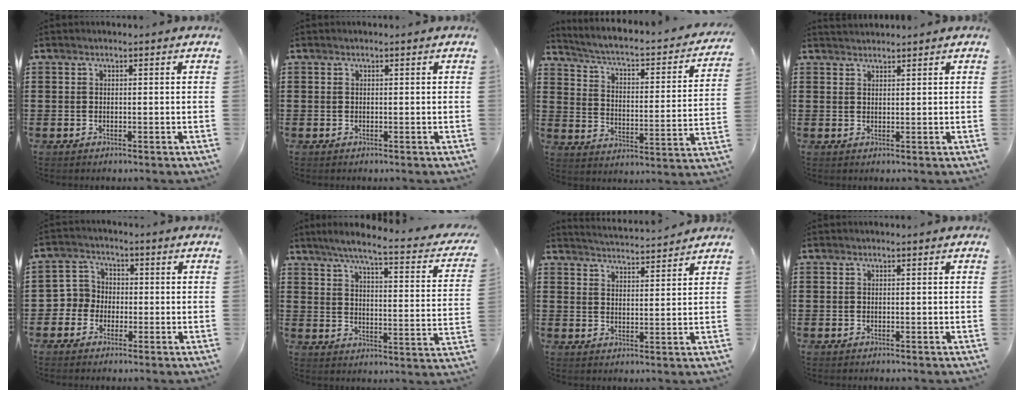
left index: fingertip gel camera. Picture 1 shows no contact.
{"total": 0.0}
{"total": 2.8, "force": [1.9, 0.5, 2.0], "torque": [-0.054, -0.029, 0.018]}
{"total": 1.4, "force": [1.4, 0.1, 0.0], "torque": [-0.003, 0.002, 0.028]}
{"total": 4.1, "force": [-1.7, 3.7, 0.3], "torque": [-0.031, 0.008, -0.041]}
{"total": 5.6, "force": [4.2, -0.3, 3.7], "torque": [-0.092, -0.035, 0.061]}
{"total": 3.6, "force": [3.6, -0.5, 0.3], "torque": [-0.018, -0.022, 0.061]}
{"total": 0.0}